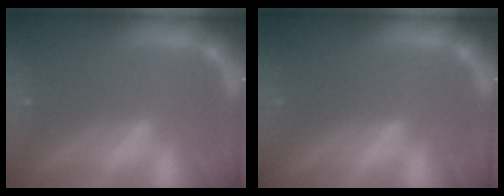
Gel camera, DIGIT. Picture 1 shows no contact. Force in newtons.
{"total": 0.0}